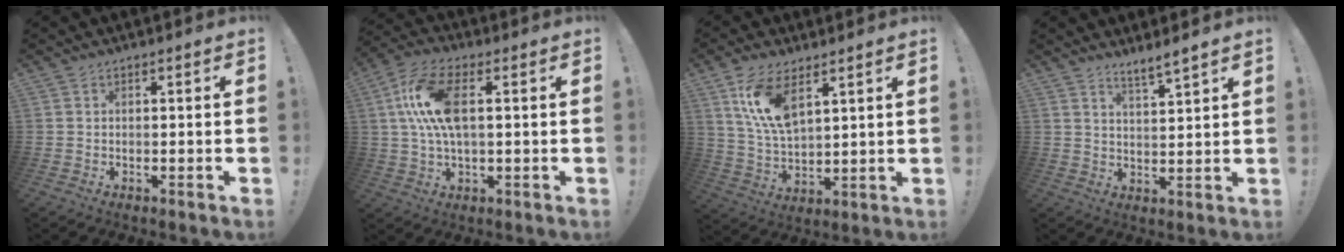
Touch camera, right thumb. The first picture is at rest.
{"total": 13.7, "force": [2.1, 6.2, 12.0], "torque": [-0.230, 0.003, 0.039]}
{"total": 11.9, "force": [6.9, 5.3, 8.1], "torque": [-0.169, -0.023, 0.125]}
{"total": 5.2, "force": [4.6, 0.0, 2.4], "torque": [-0.038, -0.031, 0.078]}